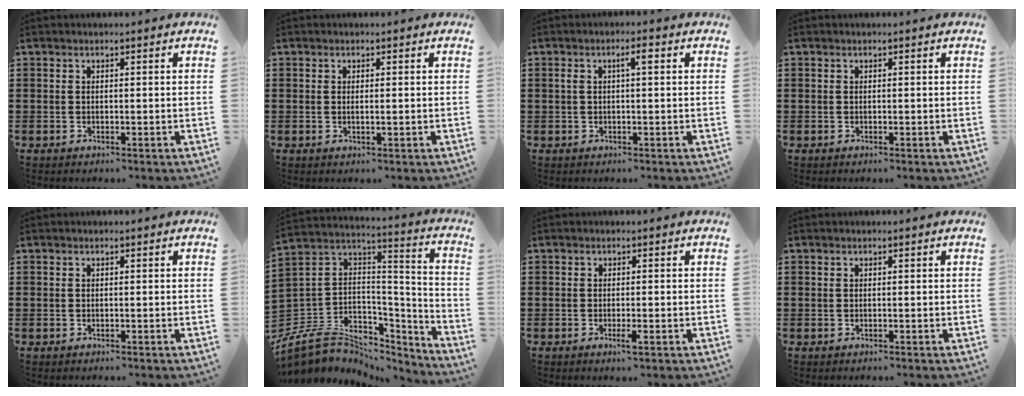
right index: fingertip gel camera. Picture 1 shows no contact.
{"total": 0.8, "force": [0.1, 0.0, 0.8], "torque": [-0.014, -0.003, 0.002]}
{"total": 2.6, "force": [0.6, 0.6, 2.4], "torque": [-0.041, 0.004, 0.006]}
{"total": 0.0}
{"total": 0.0}
{"total": 8.0, "force": [-4.7, 6.2, 1.9], "torque": [-0.065, 0.000, -0.084]}
{"total": 1.6, "force": [-0.7, 0.1, 1.4], "torque": [-0.032, -0.007, -0.014]}
{"total": 0.0}